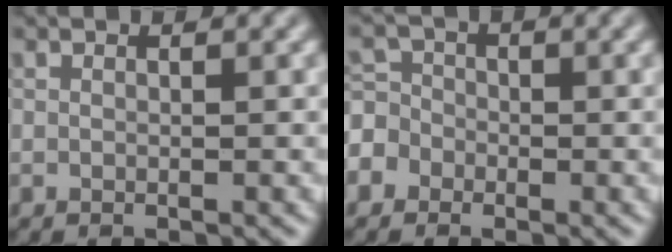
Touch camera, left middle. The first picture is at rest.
{"total": 4.6, "force": [-2.2, 3.9, 1.1], "torque": [-0.009, 0.012, -0.059]}